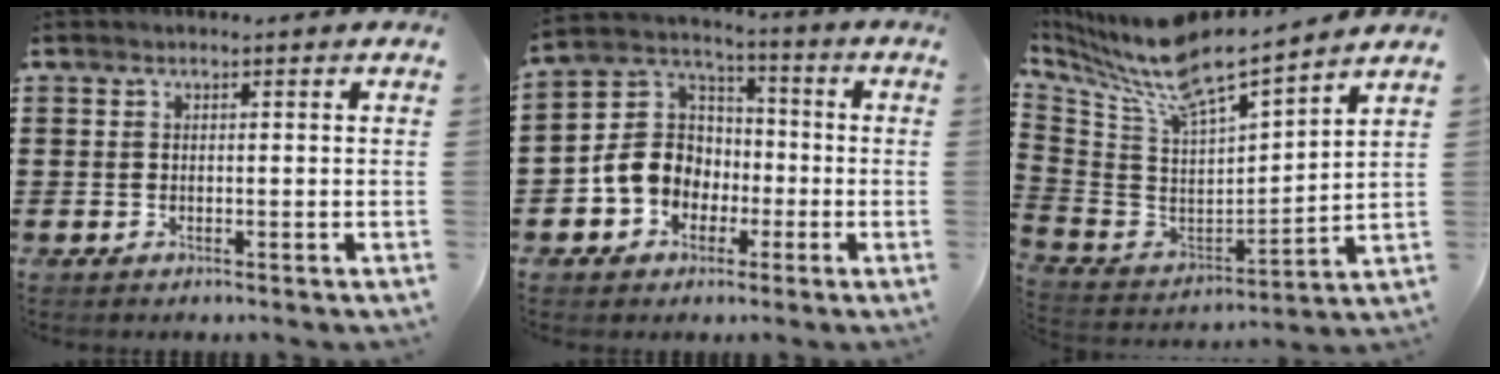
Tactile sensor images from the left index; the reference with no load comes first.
{"total": 9.0, "force": [-2.4, 7.9, 3.5], "torque": [-0.111, 0.021, -0.050]}
{"total": 9.2, "force": [8.1, 1.0, 4.4], "torque": [-0.124, -0.059, 0.133]}